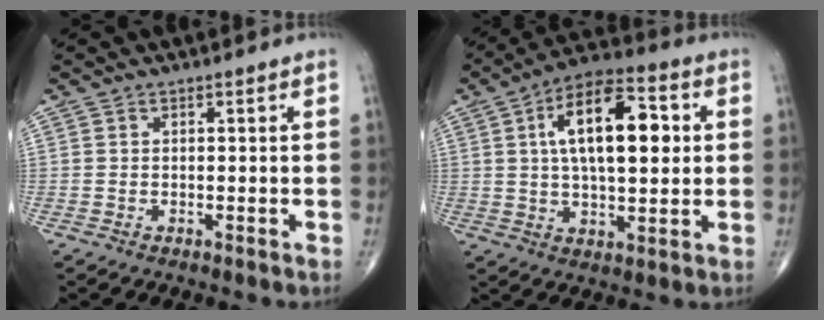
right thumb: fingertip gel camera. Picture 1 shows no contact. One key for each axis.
{"total": 17.2, "fx": 3.4, "fy": 7.9, "fz": 14.9, "tx": -0.226, "ty": 0.013, "tz": 0.051}